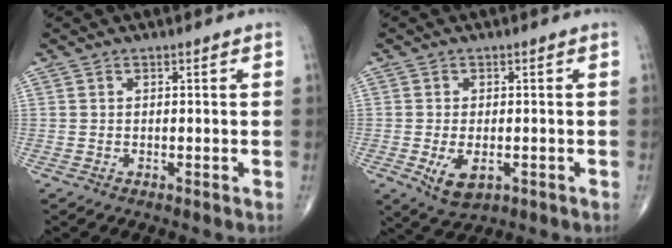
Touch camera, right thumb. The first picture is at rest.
{"total": 5.5, "force": [-1.6, 3.0, 4.3], "torque": [-0.075, -0.009, -0.018]}